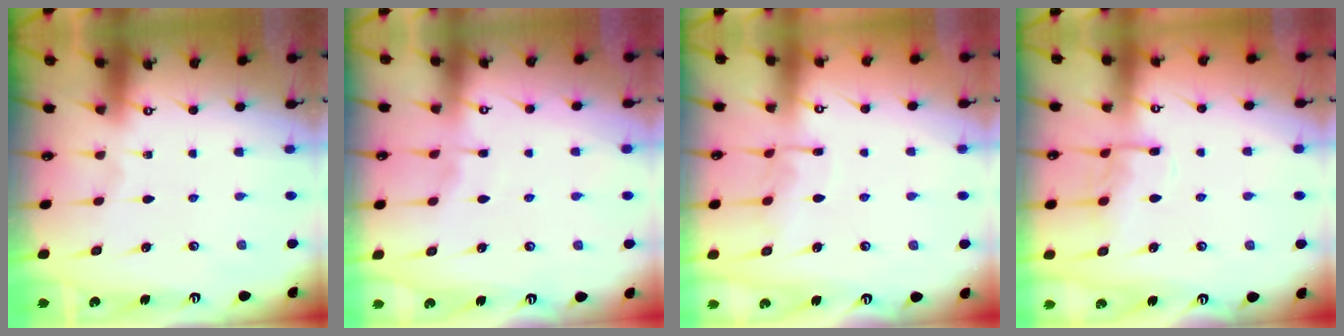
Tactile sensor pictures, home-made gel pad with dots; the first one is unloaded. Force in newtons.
{"total": 1.7, "press": 1.7, "slide": 0.4}
{"total": 7.3, "press": 7.3, "slide": 0.7}
{"total": 9.5, "press": 9.4, "slide": 1.0}